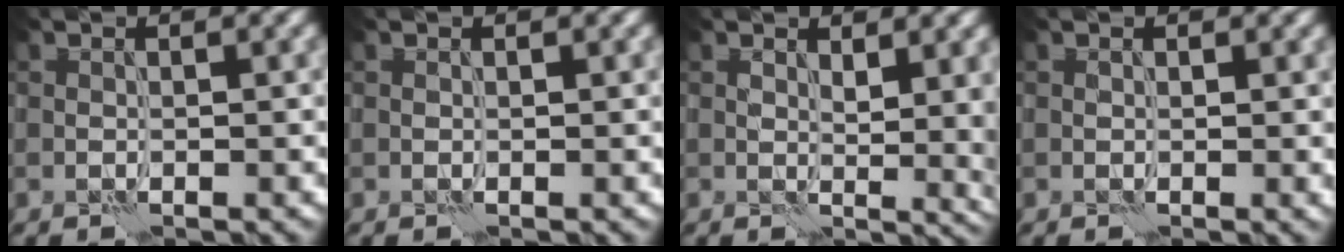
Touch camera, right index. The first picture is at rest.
{"total": 0.0}
{"total": 3.9, "force": [1.1, 1.5, 3.4], "torque": [-0.048, -0.004, 0.023]}
{"total": 0.9, "force": [0.3, 0.3, 0.7], "torque": [-0.011, -0.003, 0.004]}